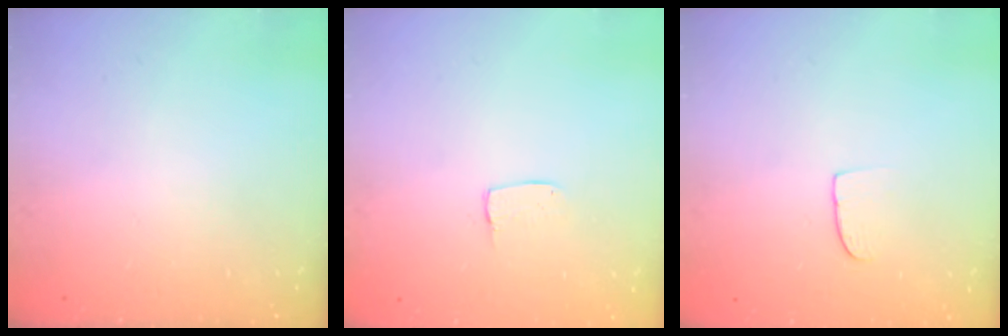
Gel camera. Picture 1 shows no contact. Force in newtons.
{"total": 4.1, "press": 4.0, "slide": 0.2}
{"total": 5.6, "press": 5.5, "slide": 0.5}